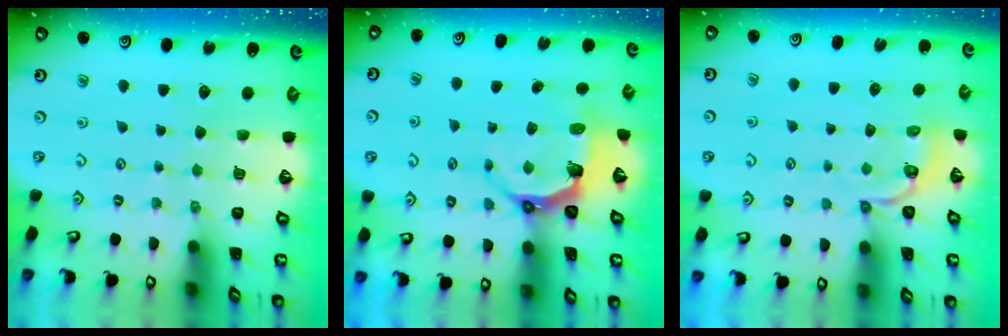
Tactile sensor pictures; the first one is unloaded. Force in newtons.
{"total": 6.2, "press": 4.7, "slide": 4.1}
{"total": 3.5, "press": 2.4, "slide": 2.6}